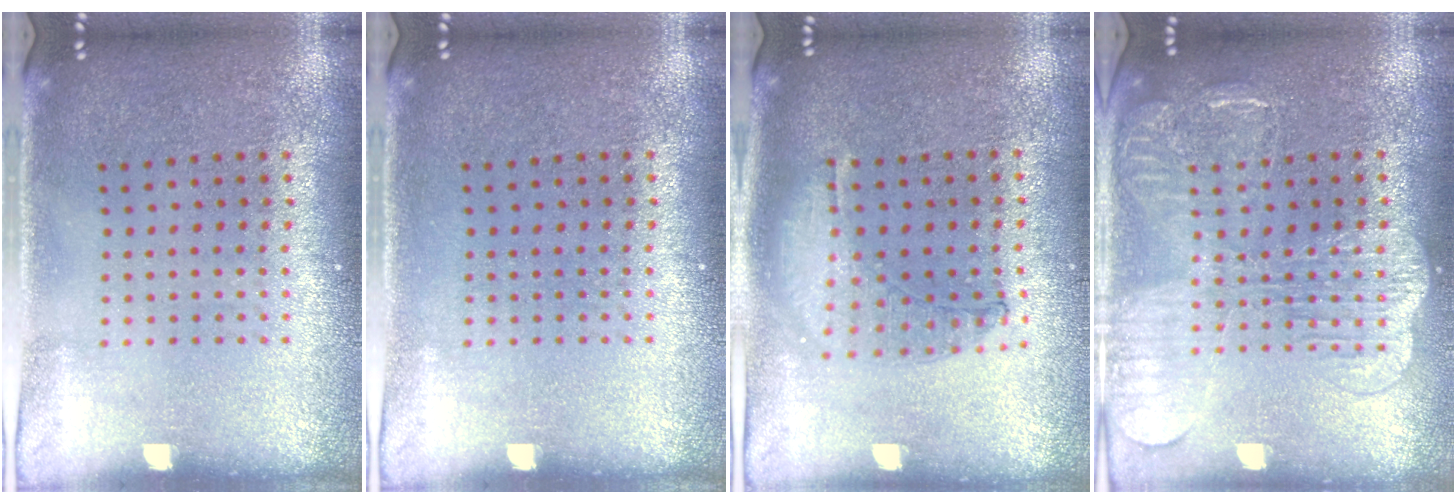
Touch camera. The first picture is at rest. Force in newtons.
{"total": 0.0}
{"total": 1.0, "press": 1.0, "slide": 0.2}
{"total": 2.4, "press": 2.3, "slide": 0.5}